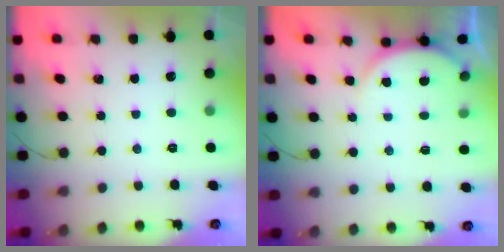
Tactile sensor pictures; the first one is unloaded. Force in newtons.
{"total": 3.9, "press": 3.9, "slide": 0.5}